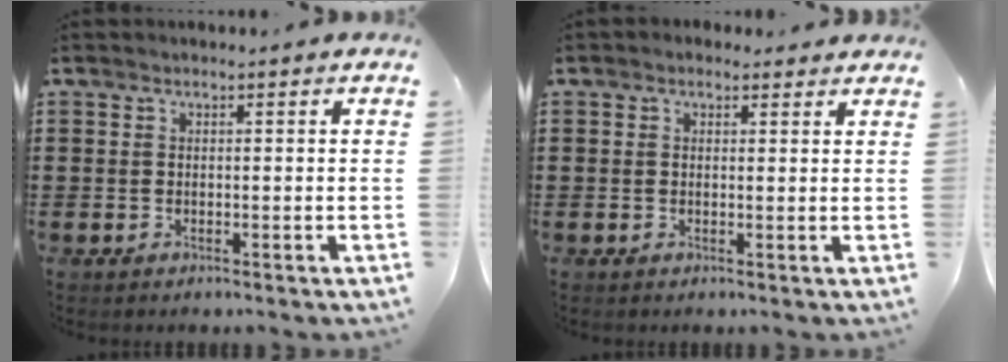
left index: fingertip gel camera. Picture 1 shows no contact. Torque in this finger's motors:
{"motor_torque": [2.14, 0.00, 0.48, 0.03]}